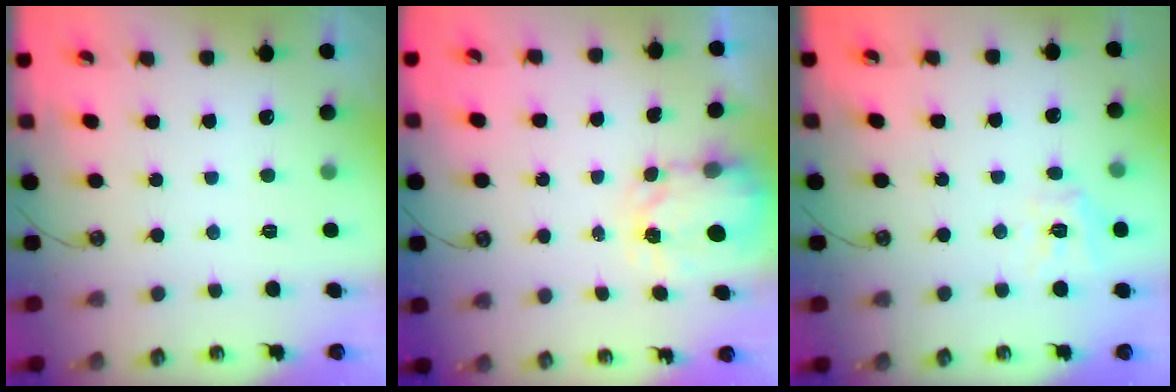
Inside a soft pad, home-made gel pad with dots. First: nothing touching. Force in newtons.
{"total": 3.3, "press": 3.3, "slide": 0.4}
{"total": 10.9, "press": 10.8, "slide": 1.3}